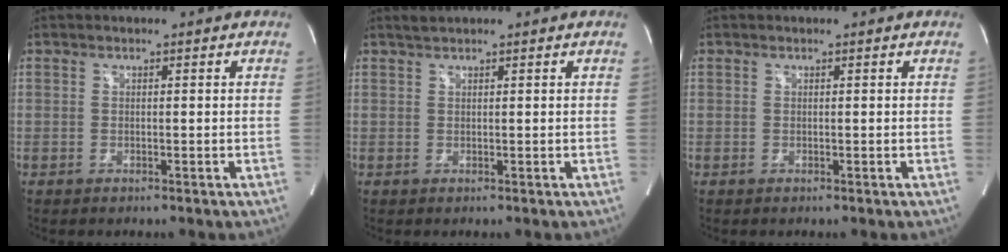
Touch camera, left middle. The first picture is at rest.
{"total": 0.9, "force": [0.8, -0.1, 0.2], "torque": [-0.009, 0.008, 0.021]}
{"total": 0.0}